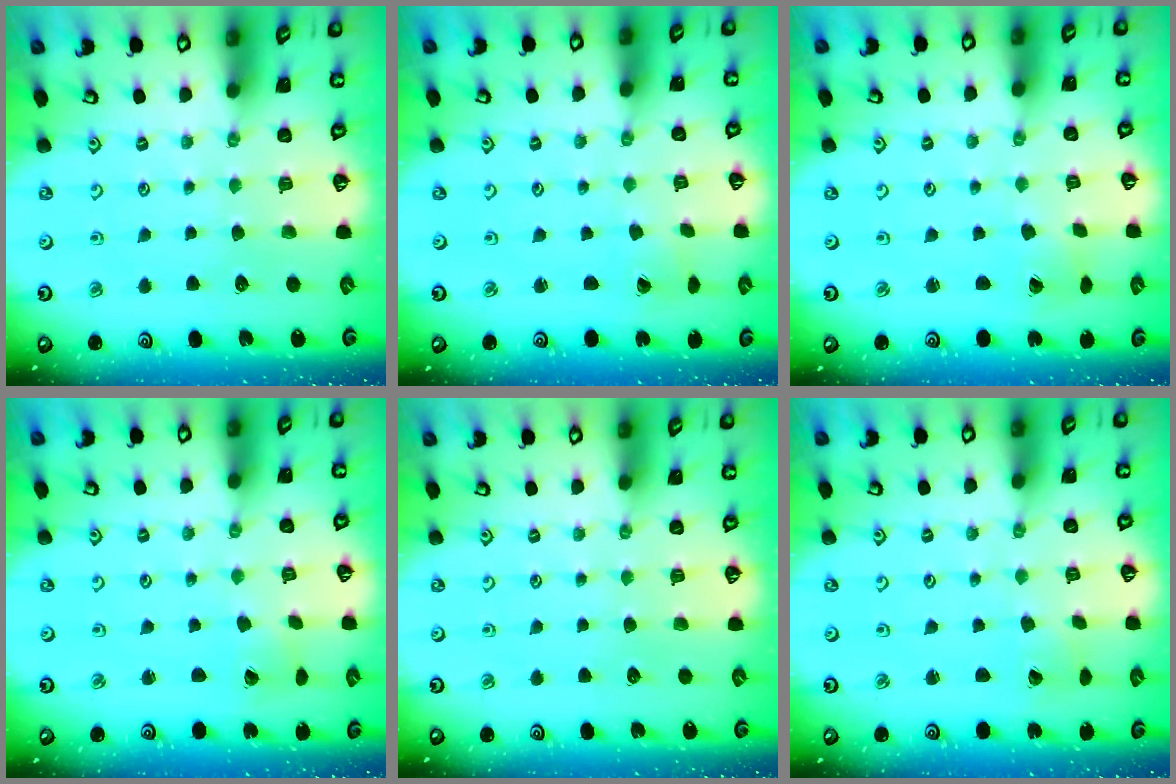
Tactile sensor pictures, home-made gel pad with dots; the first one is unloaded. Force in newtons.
{"total": 1.0, "press": 1.0, "slide": 0.1}
{"total": 1.1, "press": 1.1, "slide": 0.1}
{"total": 2.1, "press": 2.1, "slide": 0.3}
{"total": 0.0}
{"total": 0.6, "press": 0.6, "slide": 0.1}